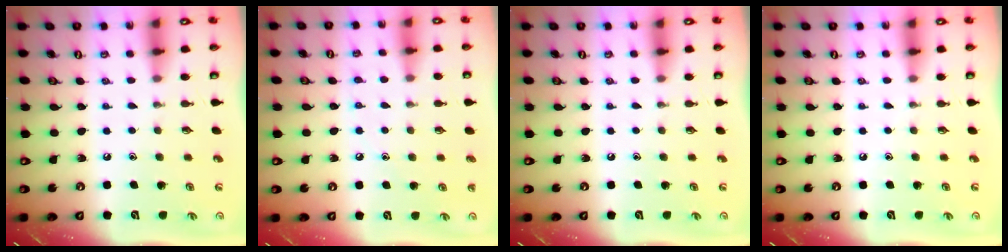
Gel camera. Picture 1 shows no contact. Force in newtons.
{"total": 4.5, "press": 4.5, "slide": 0.4}
{"total": 0.0}
{"total": 0.0}